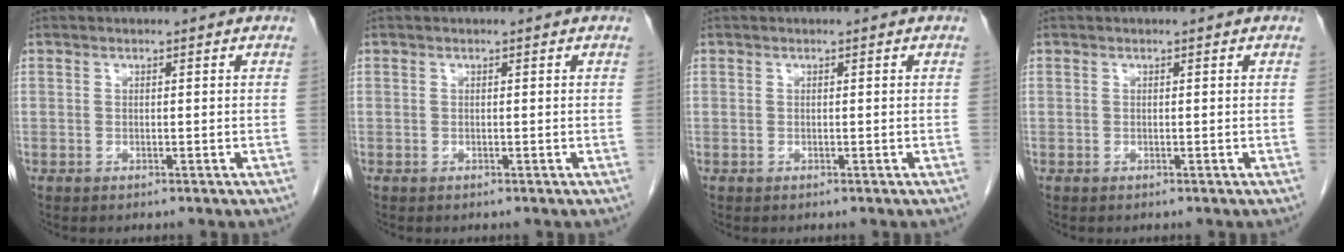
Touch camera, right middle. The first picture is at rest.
{"total": 0.0}
{"total": 0.0}
{"total": 0.0}